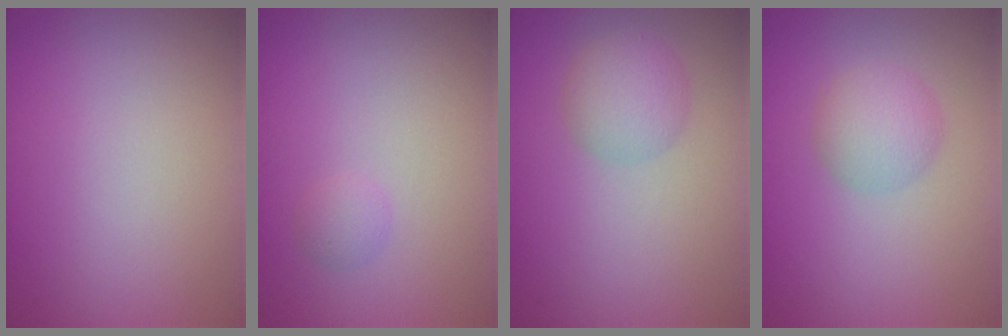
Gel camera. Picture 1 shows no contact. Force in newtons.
{"total": 0.9, "press": 0.9, "slide": 0.1}
{"total": 2.8, "press": 2.8, "slide": 0.1}
{"total": 2.8, "press": 2.8, "slide": 0.0}